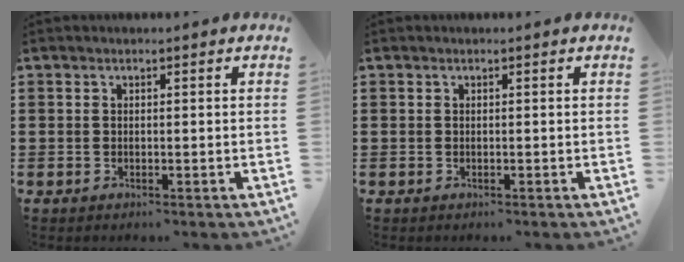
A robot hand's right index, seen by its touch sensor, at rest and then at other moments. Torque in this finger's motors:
{"motor_torque": [-0.02, 0.02, 0.00, -0.01]}